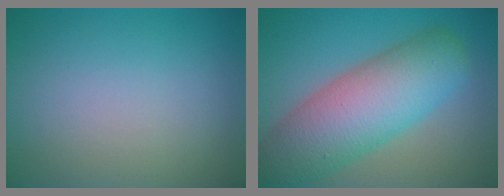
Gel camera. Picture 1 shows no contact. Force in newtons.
{"total": 10.2, "press": 10.2, "slide": 0.4}